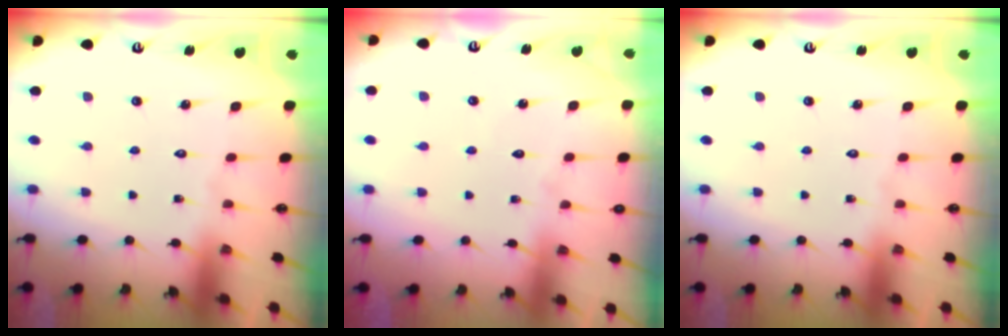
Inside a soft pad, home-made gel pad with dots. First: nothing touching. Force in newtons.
{"total": 3.0, "press": 3.0, "slide": 0.3}
{"total": 0.0}